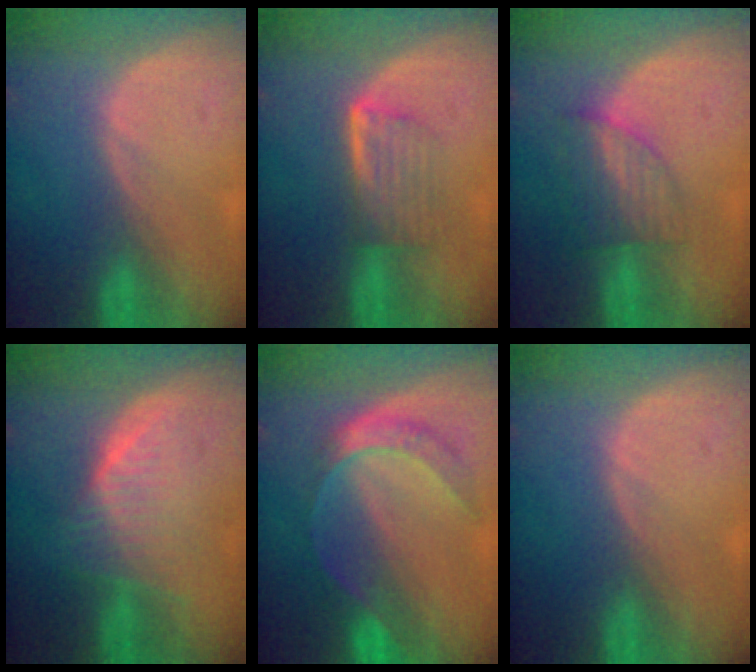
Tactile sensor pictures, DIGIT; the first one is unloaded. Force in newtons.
{"total": 5.8, "press": 5.0, "slide": 2.9}
{"total": 6.2, "press": 5.6, "slide": 2.7}
{"total": 6.5, "press": 6.2, "slide": 1.8}
{"total": 7.7, "press": 6.5, "slide": 4.2}
{"total": 0.0}